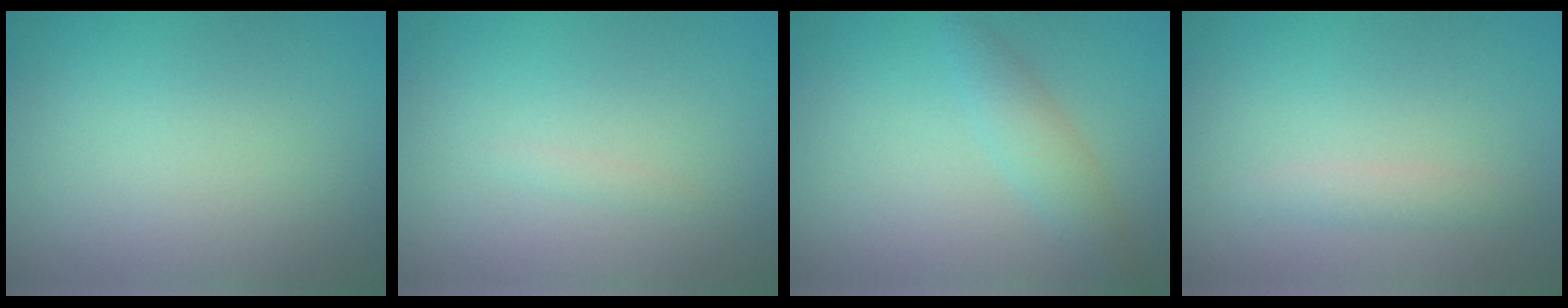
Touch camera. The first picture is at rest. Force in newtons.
{"total": 0.5, "press": 0.5, "slide": 0.0}
{"total": 2.2, "press": 2.2, "slide": 0.1}
{"total": 1.3, "press": 1.3, "slide": 0.0}